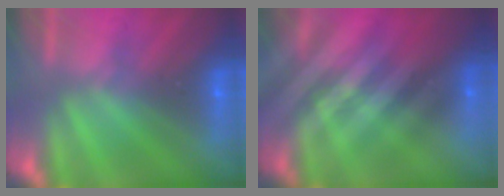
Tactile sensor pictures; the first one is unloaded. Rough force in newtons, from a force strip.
{"total": 2.4}